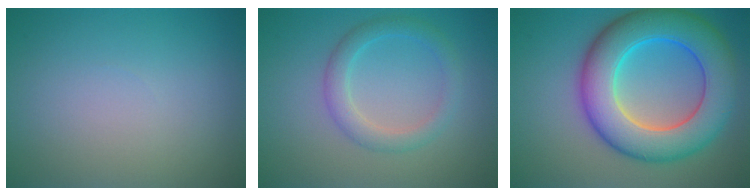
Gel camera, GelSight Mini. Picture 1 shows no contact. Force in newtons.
{"total": 2.7, "press": 2.7, "slide": 0.1}
{"total": 10.7, "press": 10.7, "slide": 0.4}